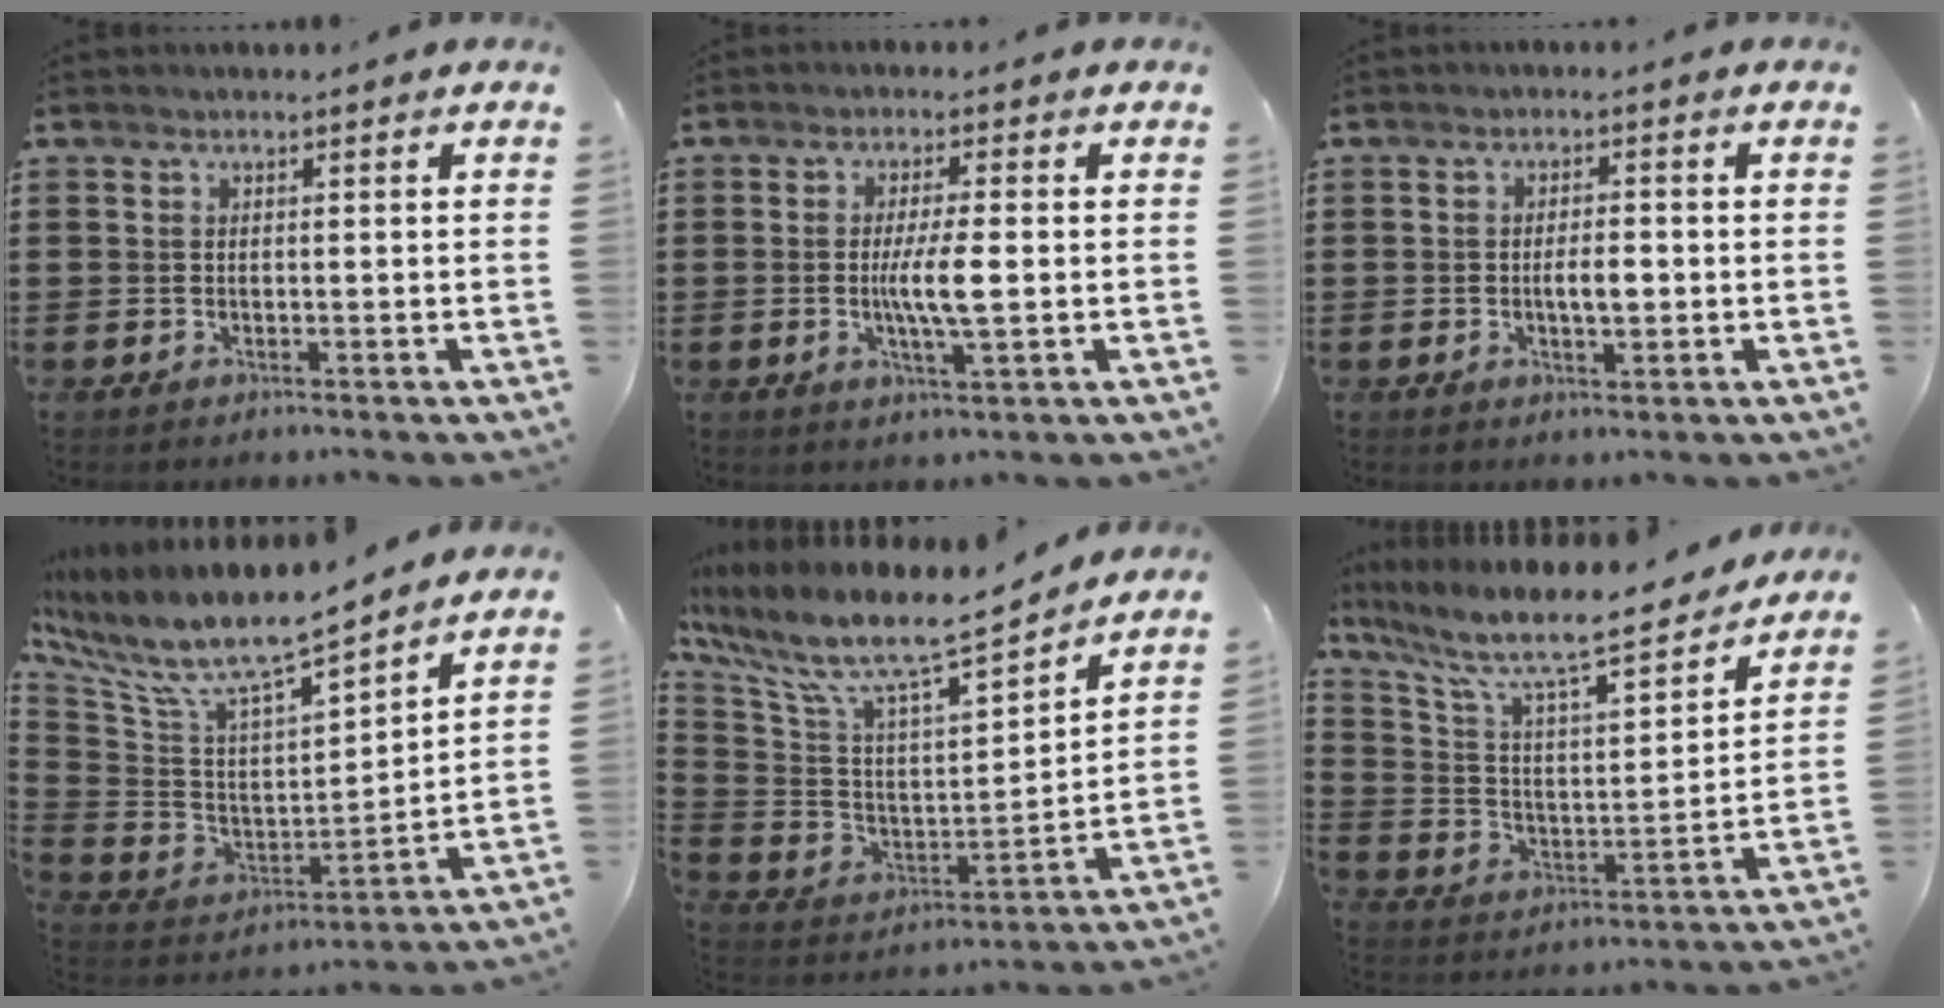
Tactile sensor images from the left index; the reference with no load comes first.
{"total": 5.7, "force": [-0.3, 0.7, 5.6], "torque": [-0.107, -0.004, -0.011]}
{"total": 3.3, "force": [-0.4, 1.3, 3.0], "torque": [-0.049, -0.001, -0.009]}
{"total": 9.4, "force": [7.8, 1.9, 4.9], "torque": [-0.132, -0.057, 0.130]}
{"total": 9.1, "force": [7.3, 1.3, 5.2], "torque": [-0.135, -0.059, 0.118]}
{"total": 10.0, "force": [8.1, 1.5, 5.7], "torque": [-0.136, -0.061, 0.131]}